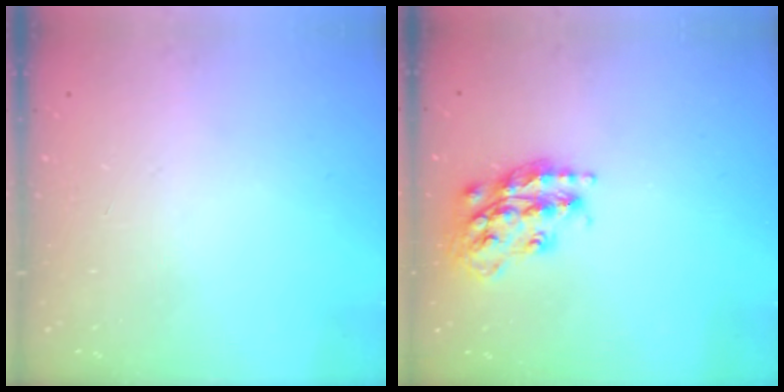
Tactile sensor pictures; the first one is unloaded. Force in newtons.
{"total": 17.1, "press": 17.1, "slide": 1.0}